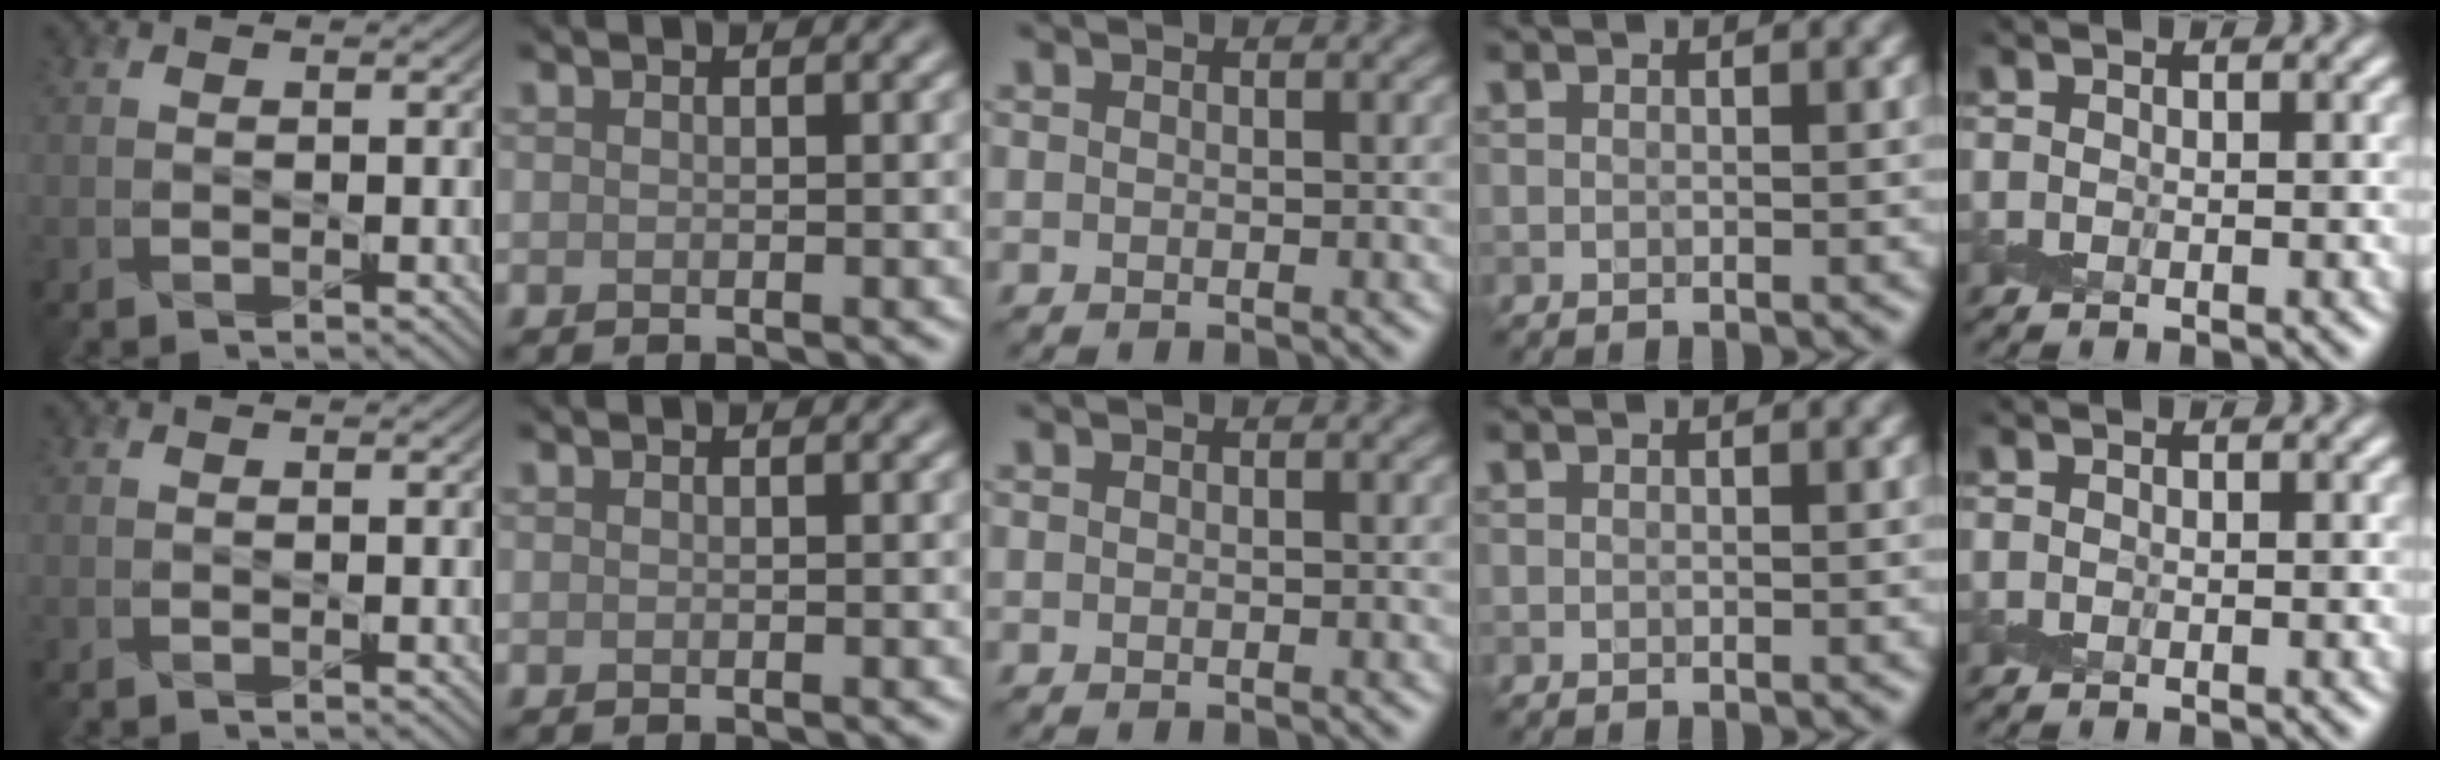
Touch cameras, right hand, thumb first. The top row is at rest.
{}